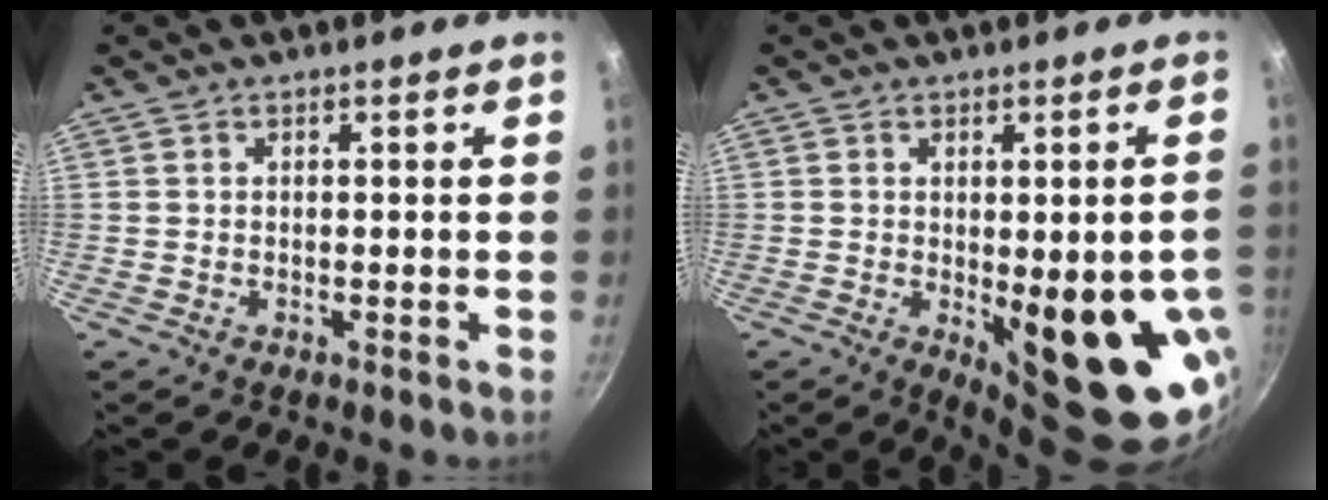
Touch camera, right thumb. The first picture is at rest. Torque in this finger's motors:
{"motor_torque": [2.54, 2.46, 2.06, -0.71, 0.20]}